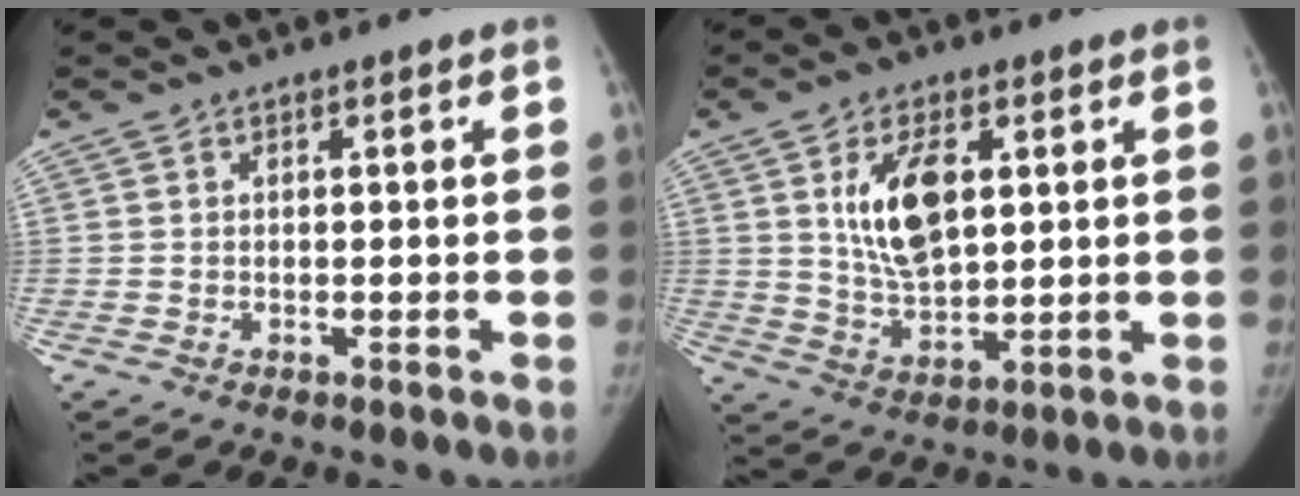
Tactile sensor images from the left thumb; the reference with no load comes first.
{"total": 11.4, "force": [3.2, 5.9, 9.2], "torque": [-0.149, -0.017, 0.063]}